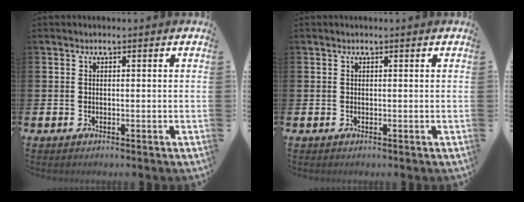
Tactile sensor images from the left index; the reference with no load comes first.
{"total": 0.0}